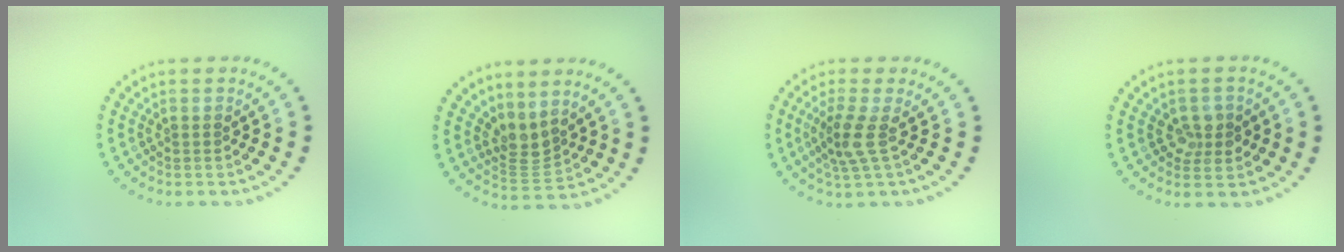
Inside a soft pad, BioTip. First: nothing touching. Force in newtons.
{"total": 2.6, "press": 2.0, "slide": 1.6}
{"total": 2.7, "press": 2.1, "slide": 1.7}
{"total": 2.4, "press": 2.3, "slide": 0.7}